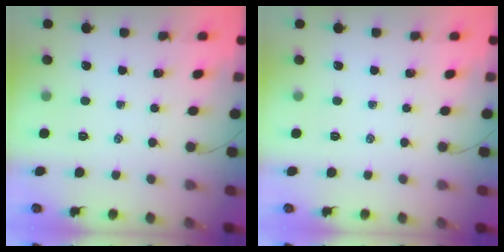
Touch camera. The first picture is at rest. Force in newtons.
{"total": 0.0}